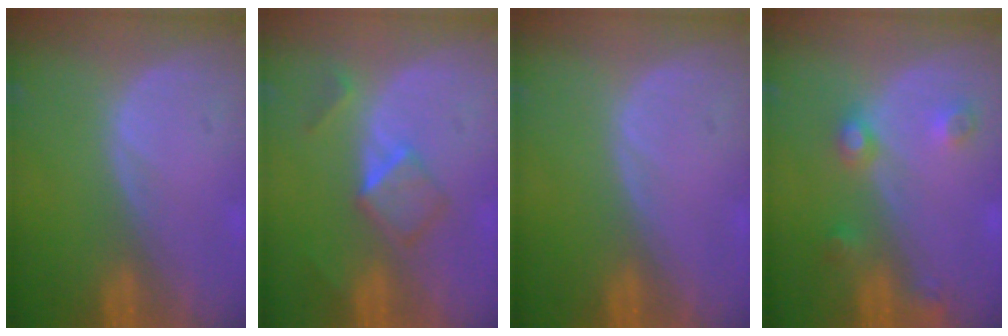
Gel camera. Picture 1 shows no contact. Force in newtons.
{"total": 5.3, "press": 4.5, "slide": 2.7}
{"total": 0.0}
{"total": 4.4, "press": 3.9, "slide": 2.1}